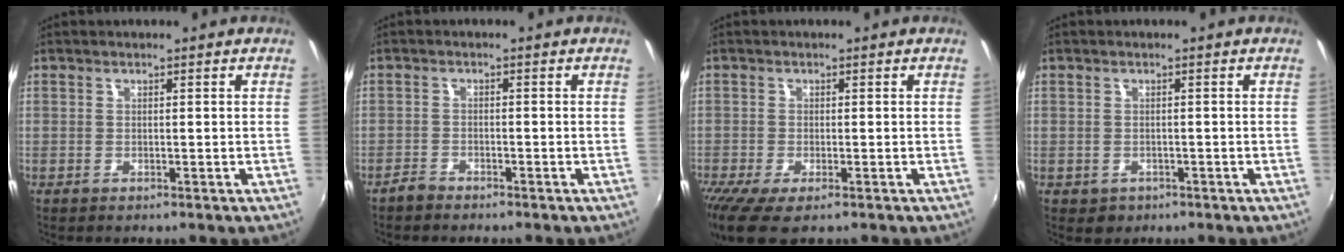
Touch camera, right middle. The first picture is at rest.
{"total": 2.0, "force": [-1.9, 0.5, 0.2], "torque": [-0.013, -0.001, -0.038]}
{"total": 7.3, "force": [-4.5, 2.2, 5.3], "torque": [-0.124, -0.036, -0.080]}
{"total": 2.2, "force": [-0.8, 1.9, 0.7], "torque": [-0.018, -0.005, -0.007]}